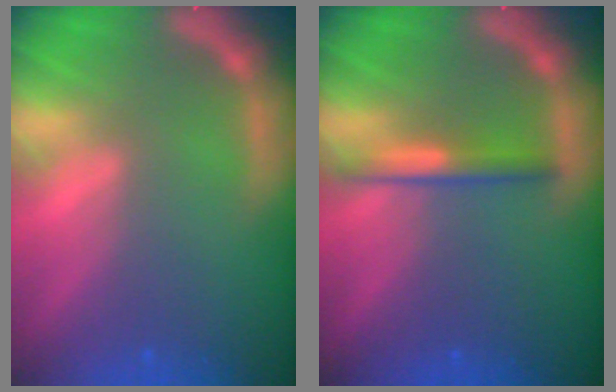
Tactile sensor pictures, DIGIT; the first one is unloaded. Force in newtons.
{"total": 2.4}